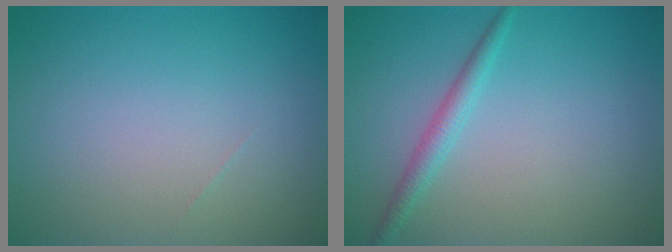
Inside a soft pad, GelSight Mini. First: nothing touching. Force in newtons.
{"total": 1.8, "press": 1.8, "slide": 0.0}